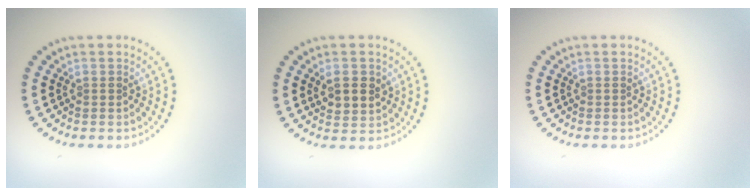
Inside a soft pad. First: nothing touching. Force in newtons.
{"total": 2.7, "press": 2.6, "slide": 0.6}
{"total": 0.0}